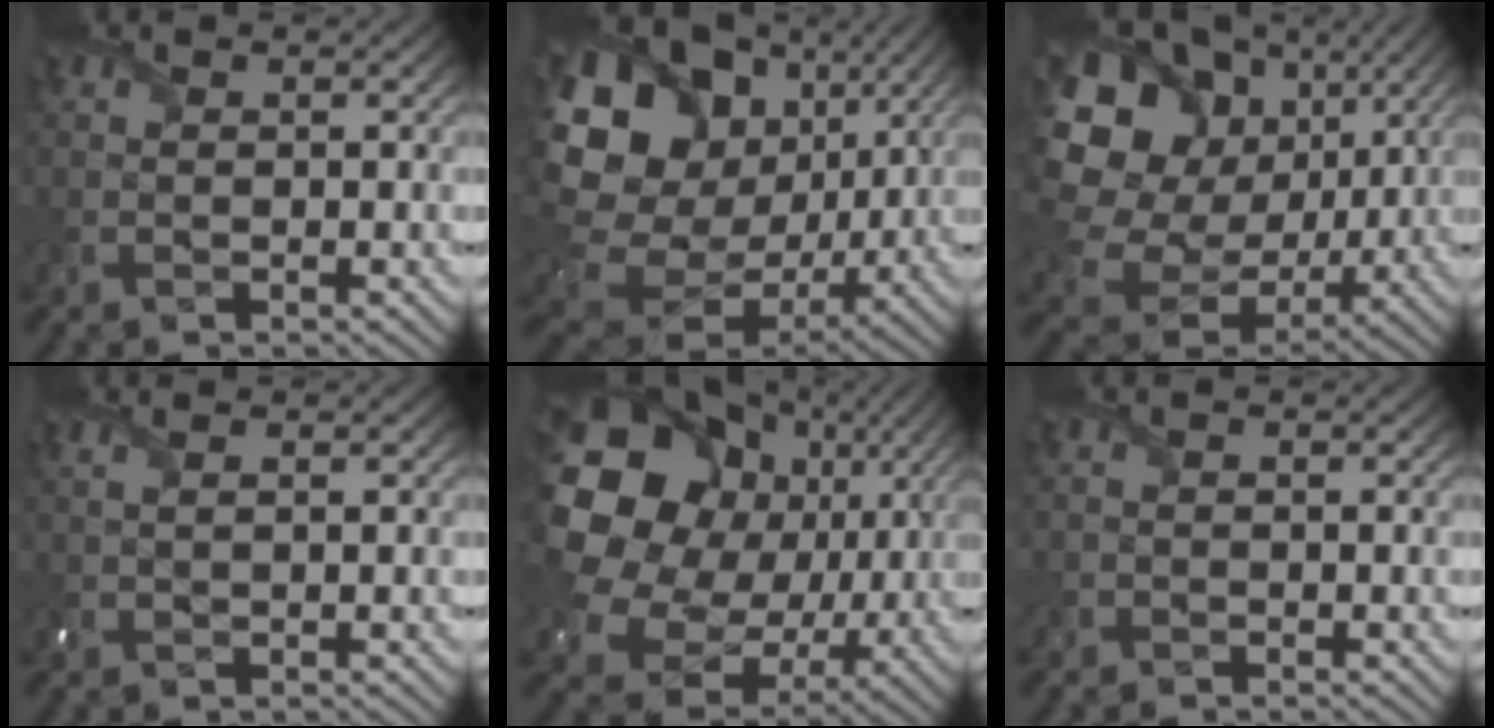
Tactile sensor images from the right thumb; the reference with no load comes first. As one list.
[{"total": 21.9, "force": [4.3, 17.4, 12.5], "torque": [-0.316, -0.009, 0.109]}, {"total": 20.2, "force": [3.8, 16.8, 10.6], "torque": [-0.295, -0.002, 0.093]}, {"total": 1.4, "force": [0.7, 0.4, 1.2], "torque": [-0.034, 0.005, 0.016]}, {"total": 23.8, "force": [5.1, 20.2, 11.5], "torque": [-0.300, -0.002, 0.102]}, {"total": 0.8, "force": [-0.5, 0.6, -0.1], "torque": [0.003, -0.004, -0.014]}]